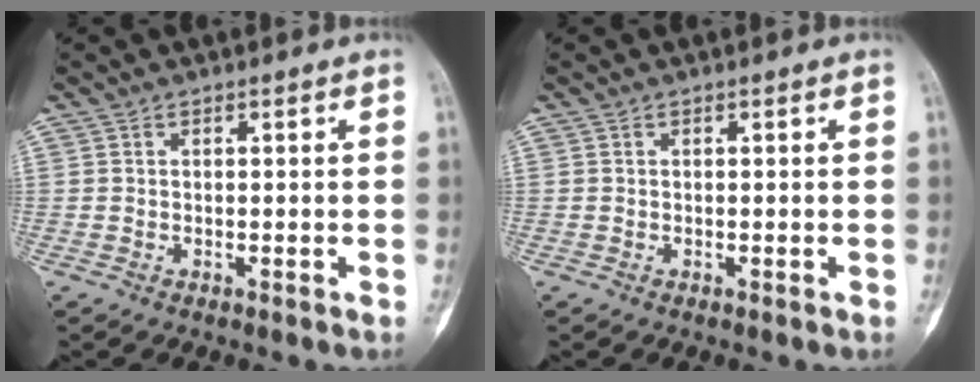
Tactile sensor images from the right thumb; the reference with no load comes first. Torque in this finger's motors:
{"motor_torque": [0.00, 0.00, 0.04, 0.00, 0.01]}